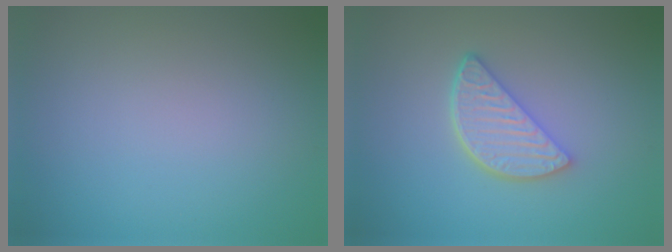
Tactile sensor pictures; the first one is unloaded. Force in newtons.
{"total": 3.9, "press": 3.2, "slide": 2.3}